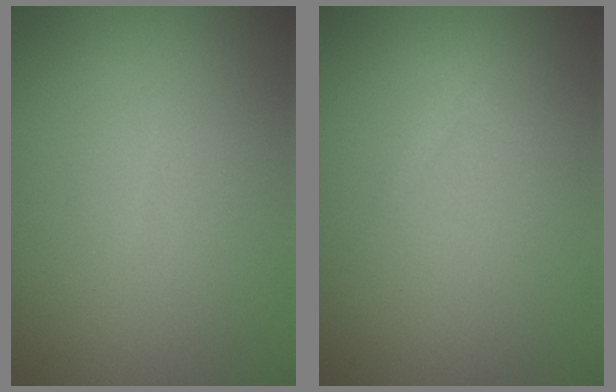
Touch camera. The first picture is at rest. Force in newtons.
{"total": 1.0, "press": 1.0, "slide": 0.1}